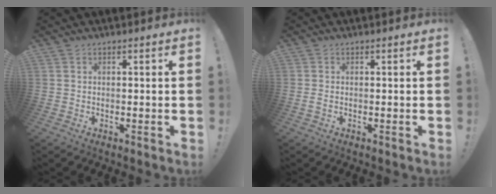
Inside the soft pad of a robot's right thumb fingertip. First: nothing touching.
{"total": 0.9, "force": [-0.2, 0.4, 0.8], "torque": [-0.013, -0.001, -0.004]}